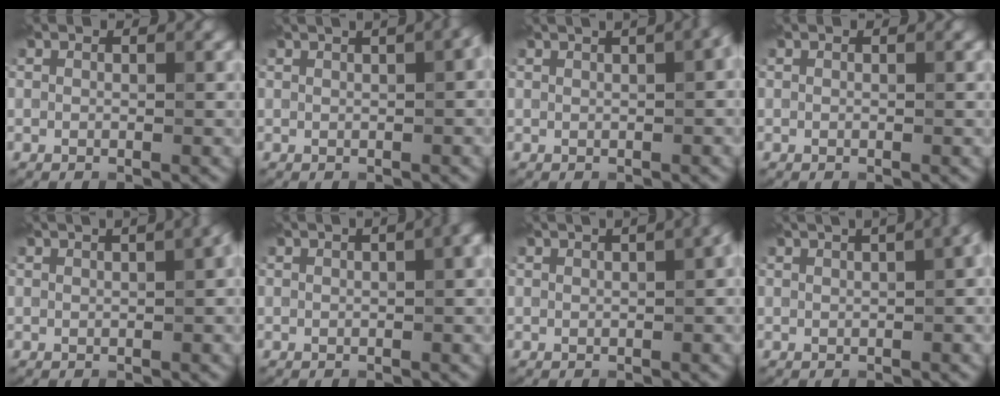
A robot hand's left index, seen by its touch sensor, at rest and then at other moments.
{"total": 4.1, "force": [1.9, 1.4, 3.4], "torque": [-0.036, 0.020, 0.026]}
{"total": 5.1, "force": [2.2, 1.9, 4.2], "torque": [-0.038, 0.023, 0.028]}
{"total": 0.0}
{"total": 4.5, "force": [2.1, 1.5, 3.8], "torque": [-0.037, 0.023, 0.027]}
{"total": 5.4, "force": [1.6, 2.2, 4.6], "torque": [-0.032, 0.023, 0.017]}
{"total": 4.6, "force": [1.9, 1.6, 3.8], "torque": [-0.036, 0.021, 0.026]}
{"total": 8.7, "force": [3.7, 3.7, 6.9], "torque": [-0.069, 0.052, 0.036]}